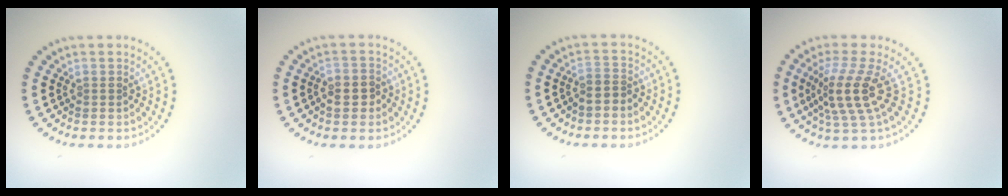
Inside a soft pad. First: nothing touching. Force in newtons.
{"total": 2.1, "press": 2.0, "slide": 0.6}
{"total": 1.2, "press": 0.9, "slide": 0.8}
{"total": 4.1, "press": 2.9, "slide": 3.0}